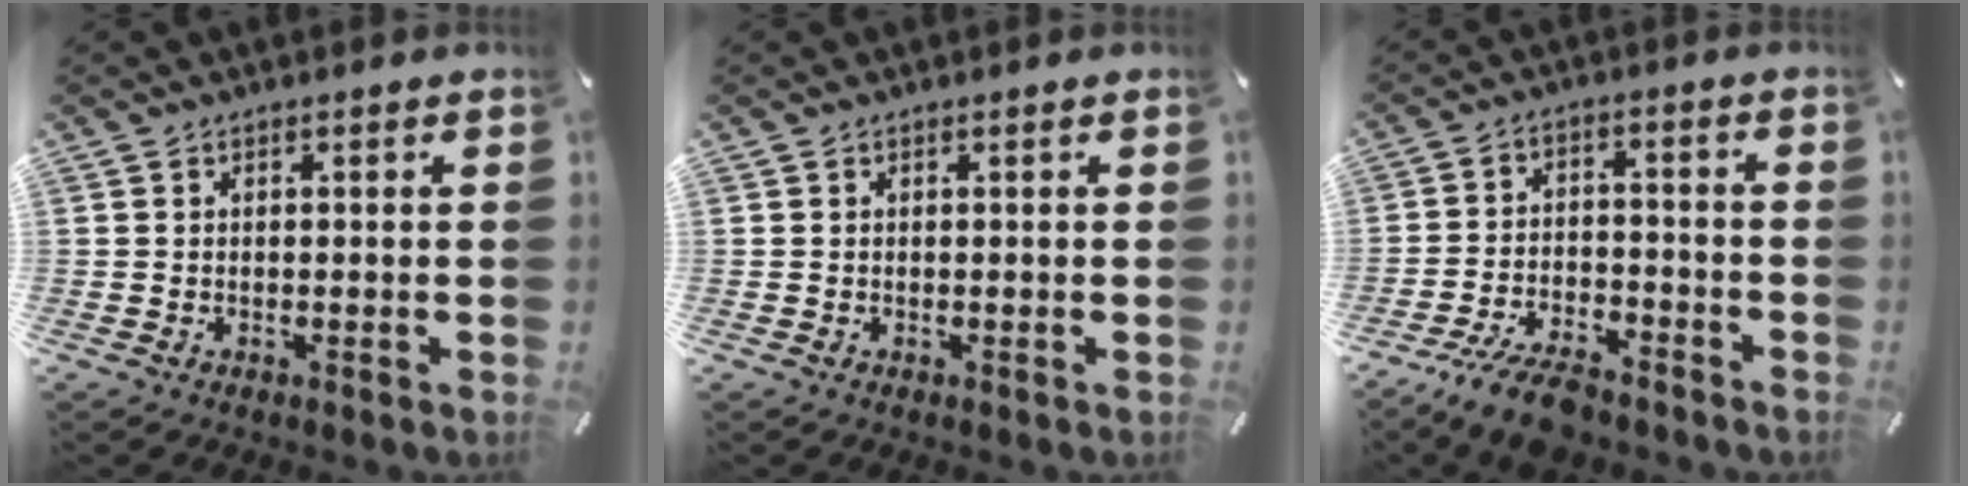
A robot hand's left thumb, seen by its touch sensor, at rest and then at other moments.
{"total": 0.0}
{"total": 9.3, "force": [-7.7, 3.1, 4.3], "torque": [-0.069, 0.044, -0.142]}